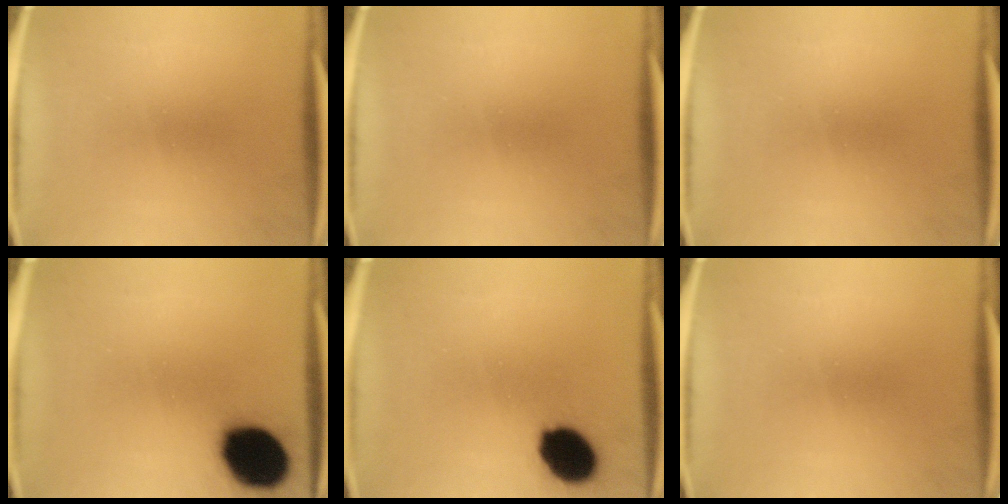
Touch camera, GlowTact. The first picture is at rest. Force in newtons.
{"total": 0.0}
{"total": 0.0}
{"total": 17.4}
{"total": 11.9}
{"total": 0.0}